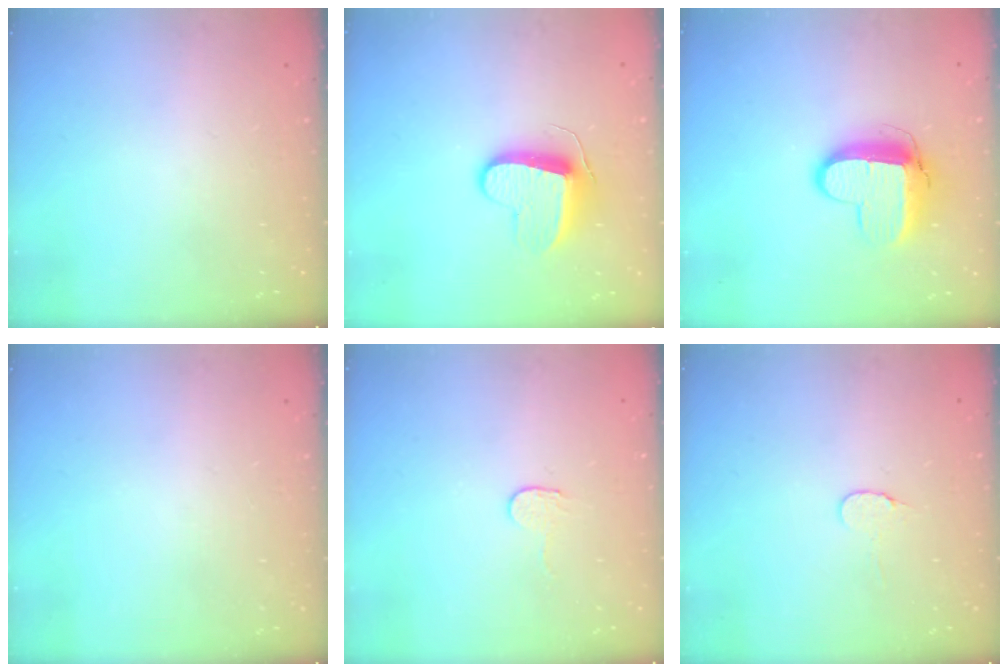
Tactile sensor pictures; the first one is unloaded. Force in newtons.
{"total": 10.2, "press": 10.2, "slide": 0.3}
{"total": 11.4, "press": 11.3, "slide": 0.9}
{"total": 0.0}
{"total": 2.7, "press": 2.7, "slide": 0.2}
{"total": 4.5, "press": 4.5, "slide": 0.4}